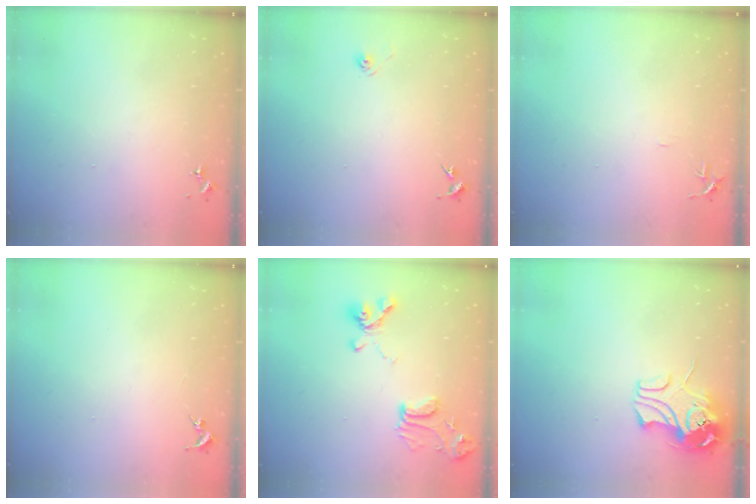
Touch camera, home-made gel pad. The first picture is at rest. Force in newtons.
{"total": 3.2, "press": 2.7, "slide": 1.7}
{"total": 4.7, "press": 4.7, "slide": 0.5}
{"total": 0.0}
{"total": 14.3, "press": 14.2, "slide": 1.7}
{"total": 10.8, "press": 10.6, "slide": 1.6}